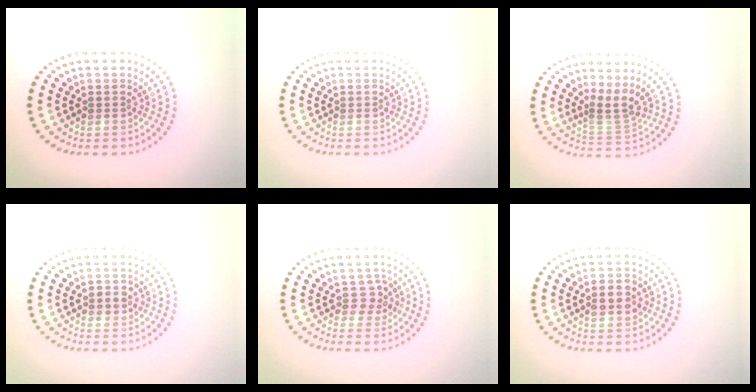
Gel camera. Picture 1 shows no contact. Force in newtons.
{"total": 0.0}
{"total": 2.7, "press": 1.8, "slide": 2.0}
{"total": 1.4, "press": 1.3, "slide": 0.5}
{"total": 1.9, "press": 1.5, "slide": 1.1}
{"total": 2.6, "press": 2.6, "slide": 0.1}